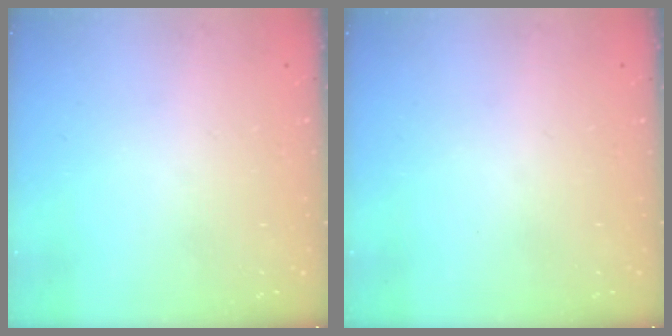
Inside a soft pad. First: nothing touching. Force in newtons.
{"total": 0.0}